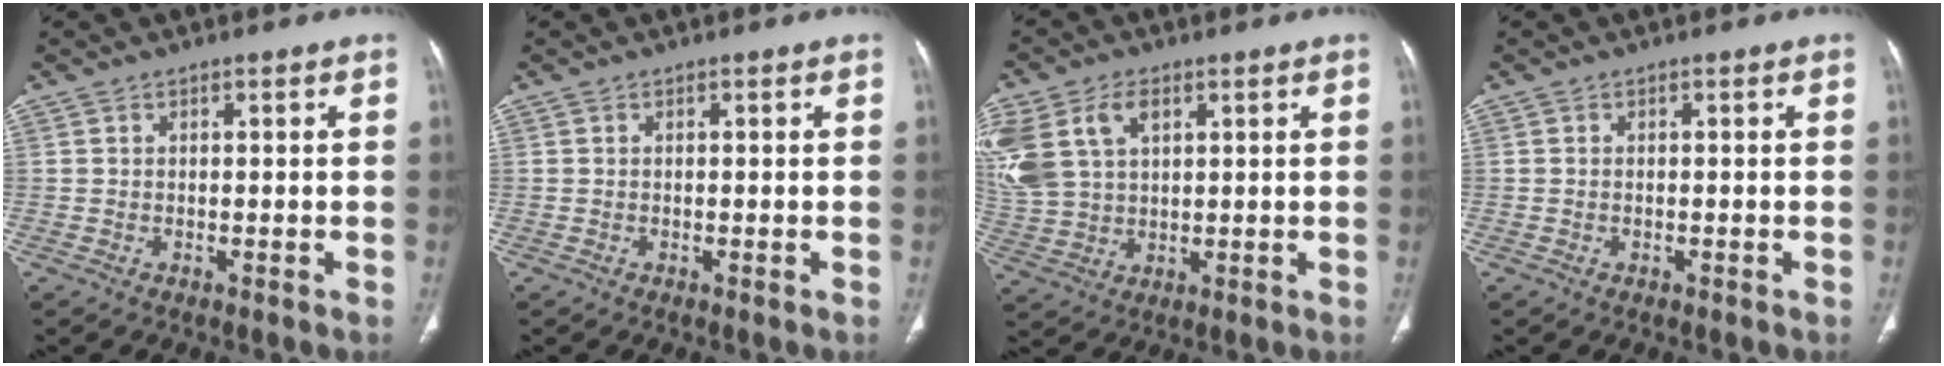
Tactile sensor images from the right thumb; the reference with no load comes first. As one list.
[{"total": 0.0}, {"total": 15.0, "force": [5.7, 9.9, 9.7], "torque": [-0.231, 0.005, 0.119]}, {"total": 0.0}]